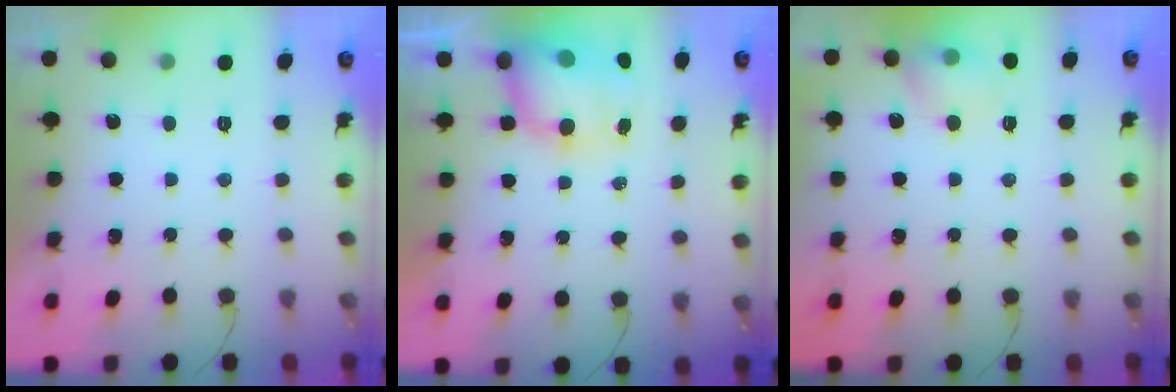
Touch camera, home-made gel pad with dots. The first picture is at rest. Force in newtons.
{"total": 10.4, "press": 10.0, "slide": 2.8}
{"total": 8.6, "press": 8.6, "slide": 1.2}